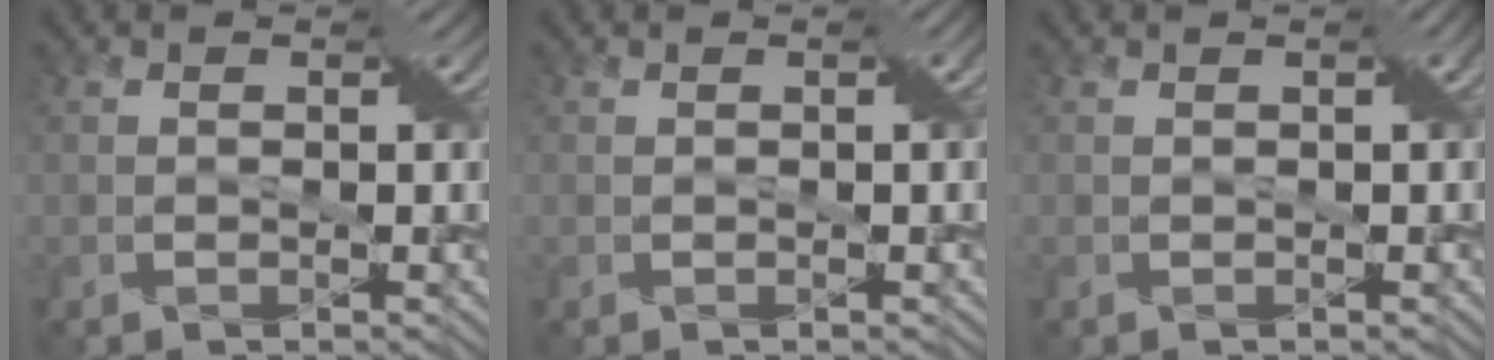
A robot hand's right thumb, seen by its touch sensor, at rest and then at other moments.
{"total": 1.5, "force": [0.1, 0.2, 1.5], "torque": [-0.021, 0.003, 0.002]}
{"total": 1.2, "force": [0.3, 0.1, 1.2], "torque": [-0.017, 0.004, 0.006]}